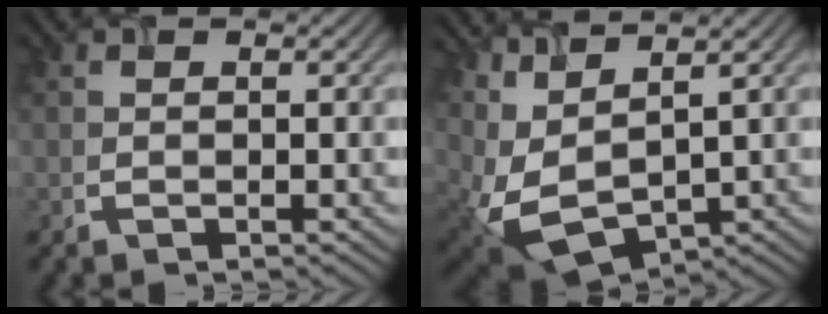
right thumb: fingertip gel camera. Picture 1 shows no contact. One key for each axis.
{"total": 7.3, "fx": 2.3, "fy": 3.0, "fz": 6.2, "tx": -0.172, "ty": -0.008, "tz": 0.057}